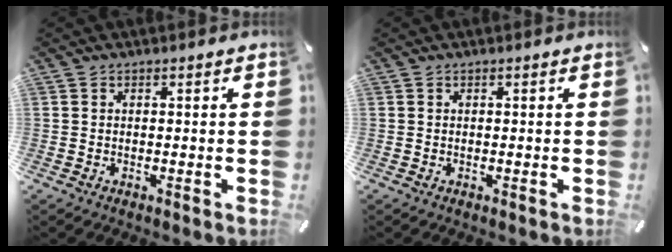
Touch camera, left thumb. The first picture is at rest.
{"total": 0.0}